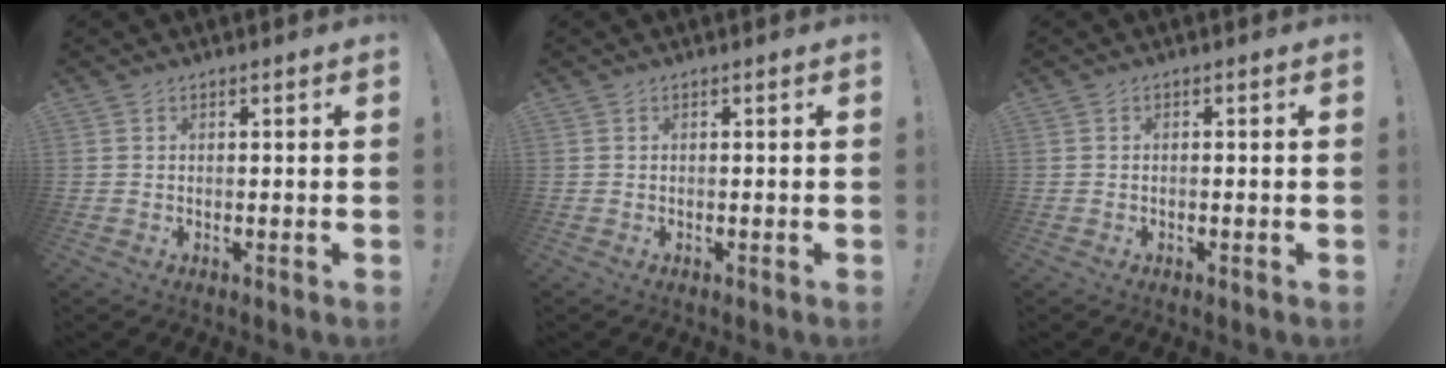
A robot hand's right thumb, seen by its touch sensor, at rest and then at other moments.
{"total": 0.0}
{"total": 0.6, "force": [-0.4, -0.3, 0.4], "torque": [-0.006, -0.002, -0.006]}